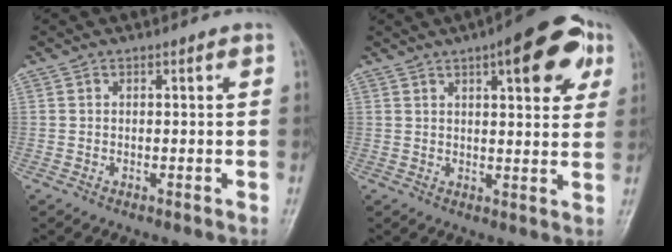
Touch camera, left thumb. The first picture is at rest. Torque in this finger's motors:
{"motor_torque": [1.68, 1.65, 1.23, -0.92, 0.12]}